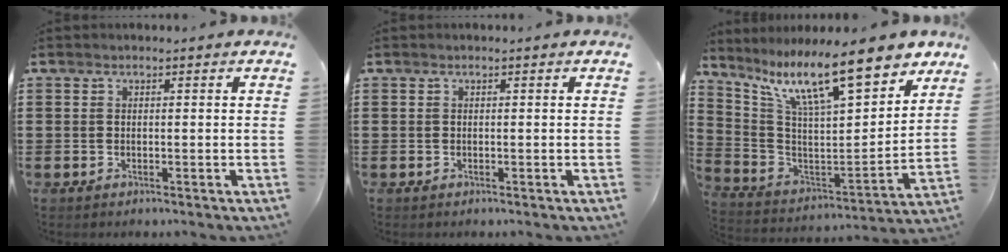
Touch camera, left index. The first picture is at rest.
{"total": 0.0}
{"total": 13.9, "force": [10.5, 2.7, 8.6], "torque": [-0.175, -0.065, 0.177]}